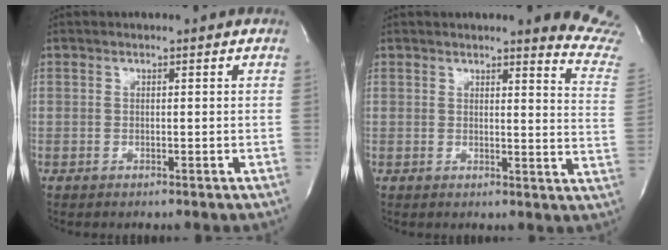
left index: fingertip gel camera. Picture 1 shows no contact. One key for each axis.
{"total": 10.0, "fx": 9.8, "fy": -0.7, "fz": 1.7, "tx": -0.001, "ty": -0.121, "tz": 0.069}